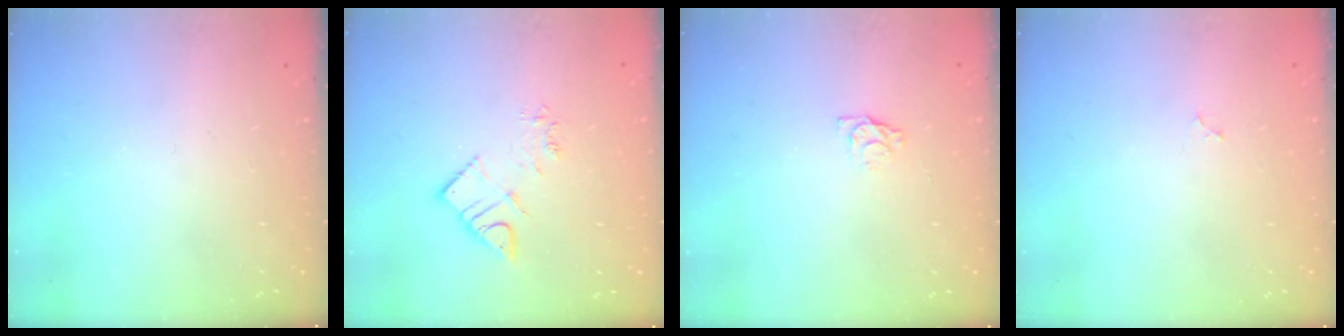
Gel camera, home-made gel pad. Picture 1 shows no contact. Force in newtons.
{"total": 7.1, "press": 7.1, "slide": 0.6}
{"total": 3.2, "press": 3.1, "slide": 0.3}
{"total": 2.3, "press": 2.3, "slide": 0.2}